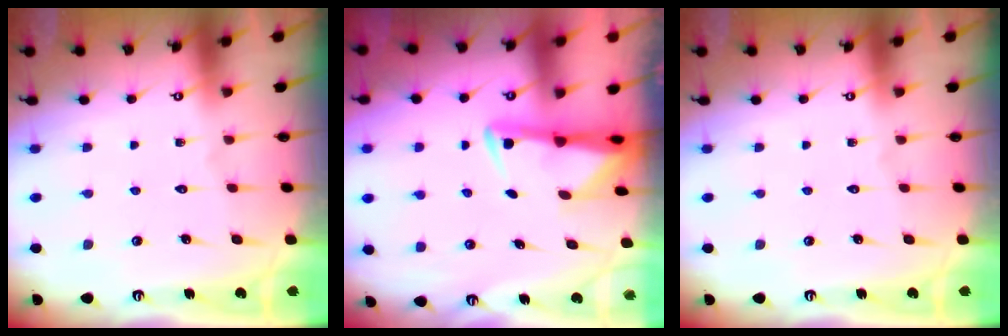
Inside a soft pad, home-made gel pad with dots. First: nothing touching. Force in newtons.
{"total": 2.7, "press": 2.6, "slide": 0.5}
{"total": 0.0}